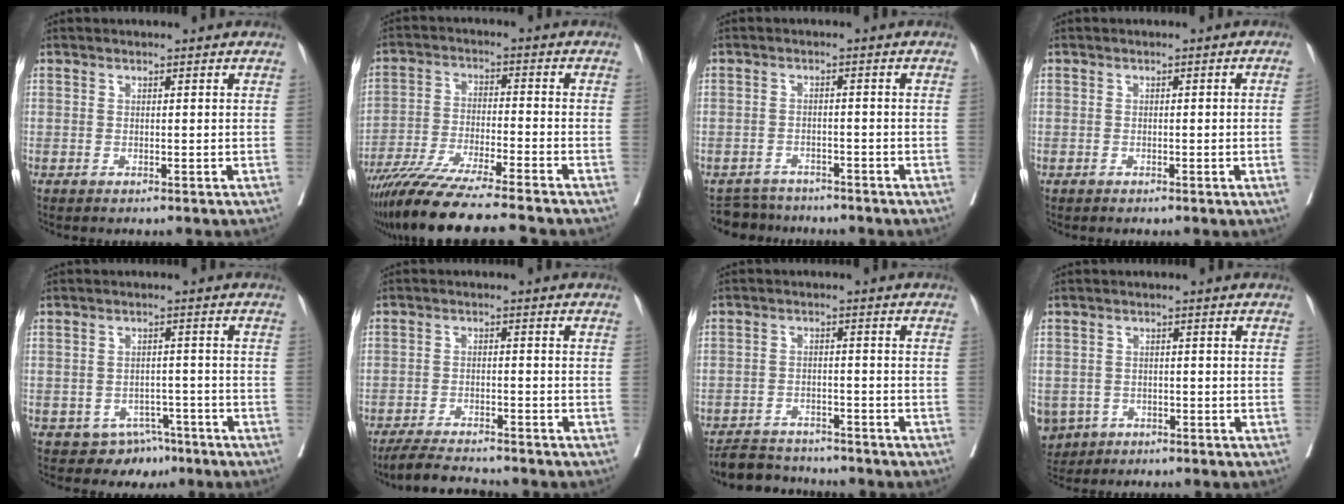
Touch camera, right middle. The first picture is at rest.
{"total": 14.7, "force": [-12.6, -1.1, 7.6], "torque": [-0.123, -0.037, -0.210]}
{"total": 4.3, "force": [-4.2, 1.0, -0.6], "torque": [0.011, 0.000, -0.067]}
{"total": 1.3, "force": [-0.1, -0.5, 1.2], "torque": [-0.021, 0.006, -0.001]}
{"total": 4.4, "force": [-3.2, 3.0, 0.4], "torque": [0.009, 0.009, -0.040]}
{"total": 6.6, "force": [-6.2, 0.3, 2.2], "torque": [-0.038, -0.018, -0.105]}
{"total": 6.7, "force": [-6.4, 1.4, 0.9], "torque": [-0.013, 0.001, -0.102]}
{"total": 7.5, "force": [-3.8, 6.1, 2.2], "torque": [-0.066, -0.003, -0.057]}